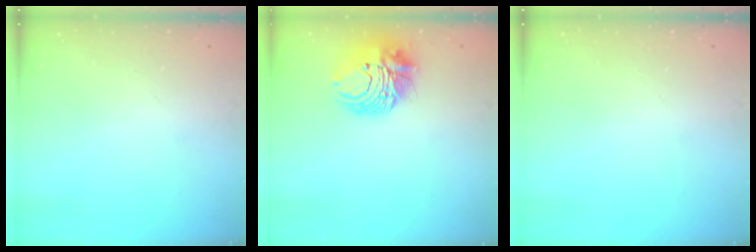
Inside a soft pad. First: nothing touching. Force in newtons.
{"total": 12.0, "press": 11.9, "slide": 1.7}
{"total": 0.0}